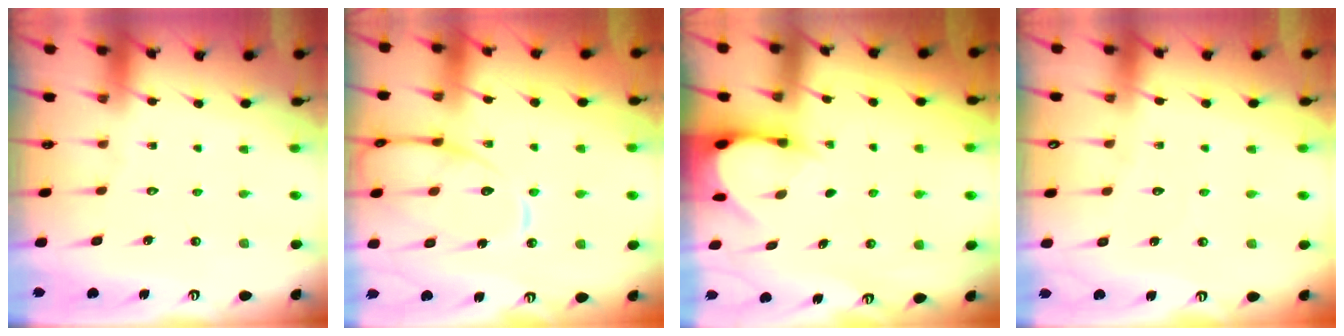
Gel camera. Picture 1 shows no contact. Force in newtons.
{"total": 14.5, "press": 14.4, "slide": 1.5}
{"total": 3.7, "press": 3.6, "slide": 0.3}
{"total": 2.0, "press": 2.0, "slide": 0.2}